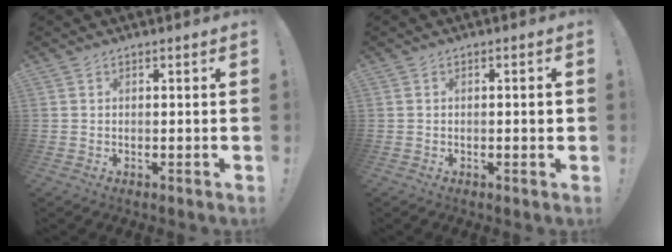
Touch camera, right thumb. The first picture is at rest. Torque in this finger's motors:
{"motor_torque": [0.05, -0.19, -0.03, 0.15, -0.06]}